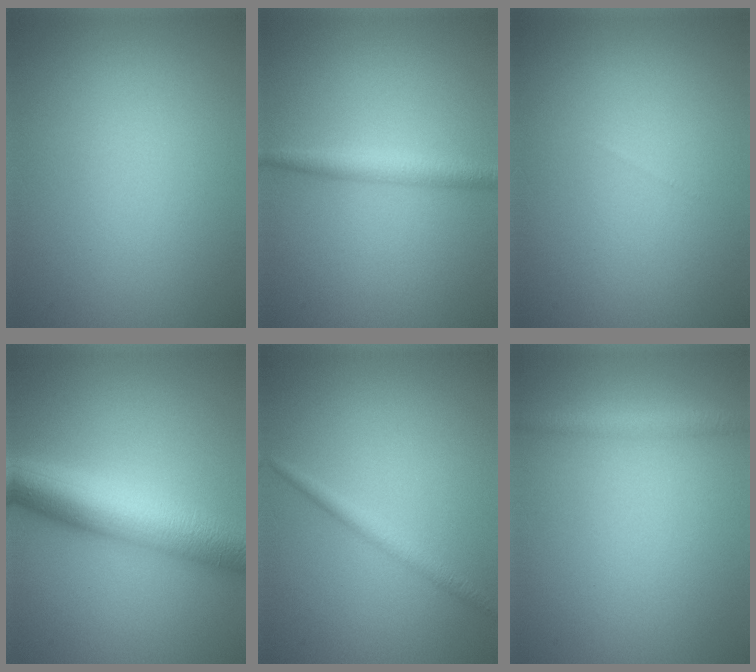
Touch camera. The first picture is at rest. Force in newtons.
{"total": 2.2, "press": 2.2, "slide": 0.1}
{"total": 0.0}
{"total": 8.8, "press": 8.8, "slide": 0.1}
{"total": 1.6, "press": 1.6, "slide": 0.1}
{"total": 1.6, "press": 1.6, "slide": 0.1}